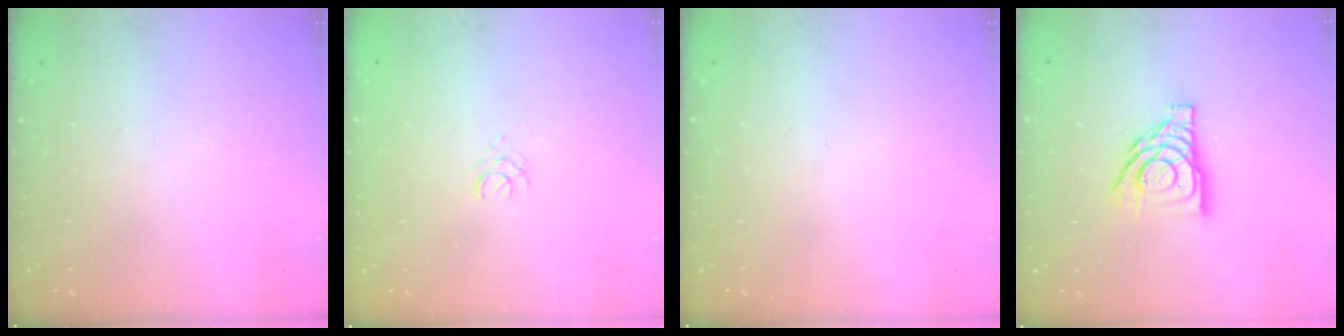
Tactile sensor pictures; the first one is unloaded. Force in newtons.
{"total": 1.5, "press": 1.5, "slide": 0.2}
{"total": 0.0}
{"total": 12.9, "press": 12.8, "slide": 1.6}